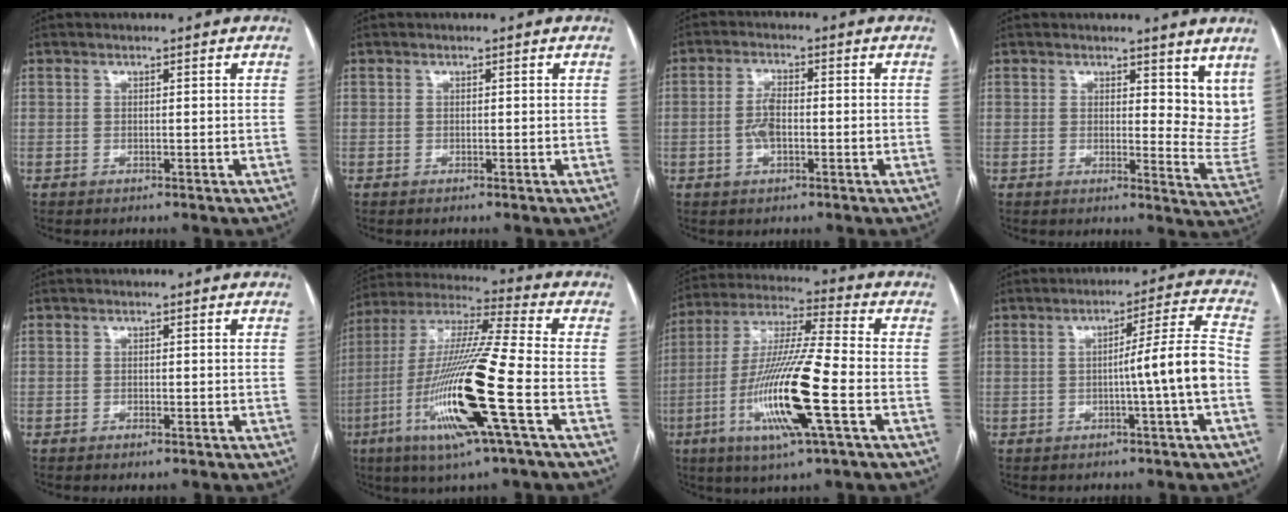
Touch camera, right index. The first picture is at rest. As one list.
[{"total": 0.0}, {"total": 4.0, "force": [-0.8, 1.5, 3.6], "torque": [-0.083, 0.007, -0.014]}, {"total": 8.7, "force": [6.6, 3.7, 4.1], "torque": [-0.031, -0.033, 0.068]}, {"total": 1.1, "force": [-0.8, 0.3, 0.7], "torque": [-0.013, -0.002, -0.007]}, {"total": 20.0, "force": [-6.5, 0.0, 18.9], "torque": [-0.404, -0.025, -0.129]}, {"total": 17.2, "force": [-5.4, 0.4, 16.4], "torque": [-0.333, -0.015, -0.102]}, {"total": 8.4, "force": [-2.0, -1.4, 8.1], "torque": [-0.115, 0.012, -0.027]}]